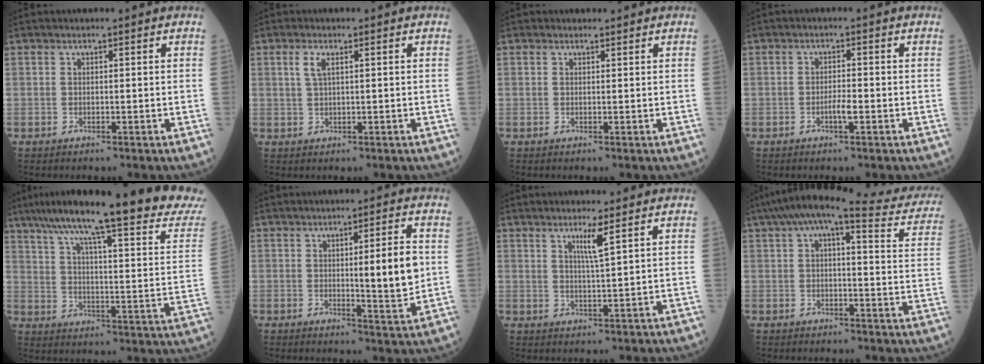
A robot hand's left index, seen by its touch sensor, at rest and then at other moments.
{"total": 2.1, "force": [0.8, 0.4, 1.9], "torque": [-0.047, 0.002, 0.017]}
{"total": 0.7, "force": [0.7, 0.3, -0.1], "torque": [-0.004, -0.004, 0.008]}
{"total": 2.2, "force": [-1.3, 0.2, 1.8], "torque": [-0.029, -0.001, -0.025]}
{"total": 26.8, "force": [22.2, 0.1, 15.0], "torque": [-0.233, -0.052, 0.297]}
{"total": 6.9, "force": [0.3, 0.3, 6.9], "torque": [-0.097, -0.013, 0.002]}
{"total": 3.2, "force": [1.7, -0.7, 2.6], "torque": [-0.047, -0.009, 0.032]}
{"total": 21.5, "force": [18.4, 3.7, 10.7], "torque": [-0.148, 0.006, 0.209]}